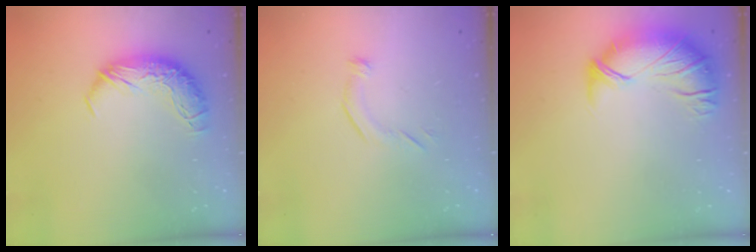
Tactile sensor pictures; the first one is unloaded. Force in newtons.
{"total": 4.8, "press": 4.6, "slide": 1.3}
{"total": 2.6, "press": 1.1, "slide": 2.3}